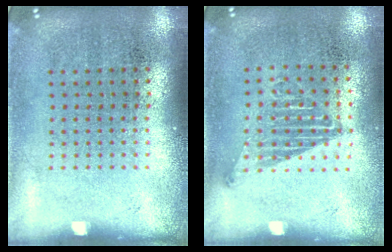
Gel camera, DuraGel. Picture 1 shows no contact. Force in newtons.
{"total": 1.1, "press": 1.0, "slide": 0.4}